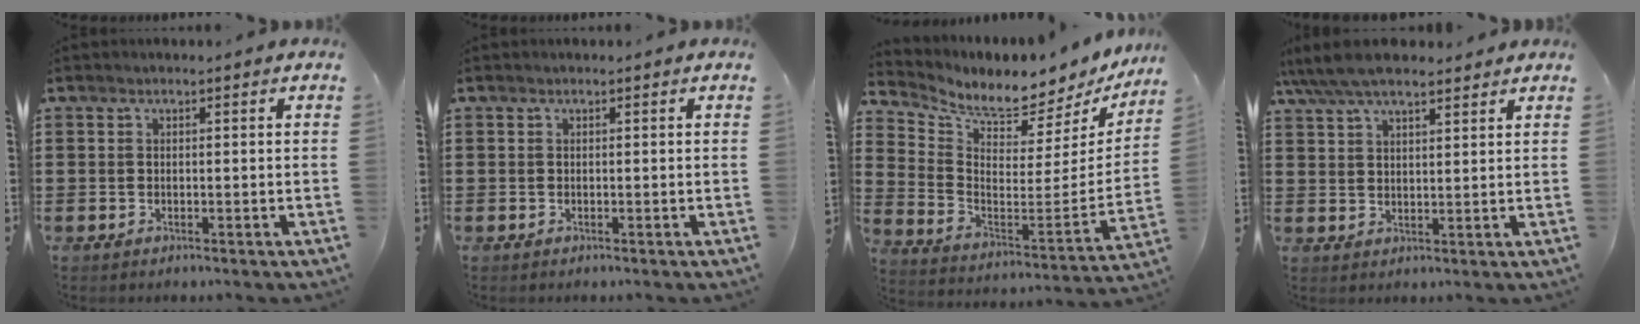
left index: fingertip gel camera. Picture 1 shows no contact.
{"total": 0.0}
{"total": 5.6, "force": [5.0, 1.2, 2.1], "torque": [-0.057, -0.062, 0.078]}
{"total": 6.4, "force": [5.4, 1.7, 3.0], "torque": [-0.074, -0.005, 0.100]}